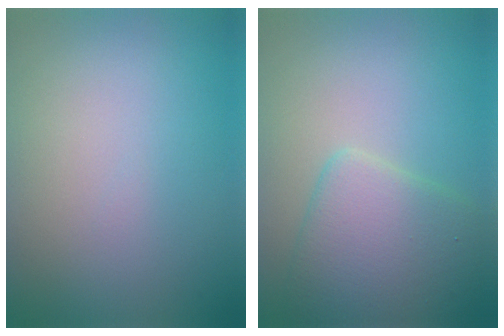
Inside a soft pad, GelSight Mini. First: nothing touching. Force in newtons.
{"total": 5.9, "press": 5.9, "slide": 0.2}